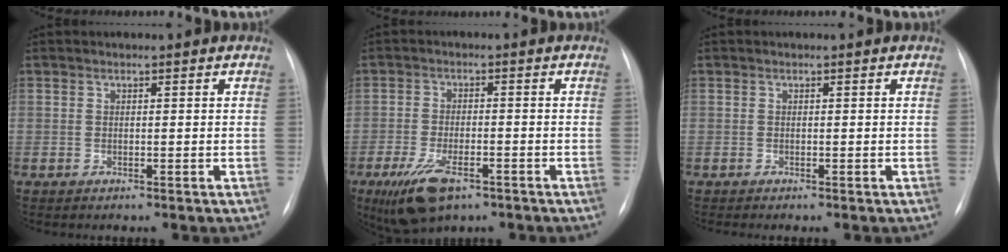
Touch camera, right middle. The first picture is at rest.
{"total": 8.0, "force": [-4.7, 3.1, 5.7], "torque": [-0.115, -0.016, -0.075]}
{"total": 0.0}